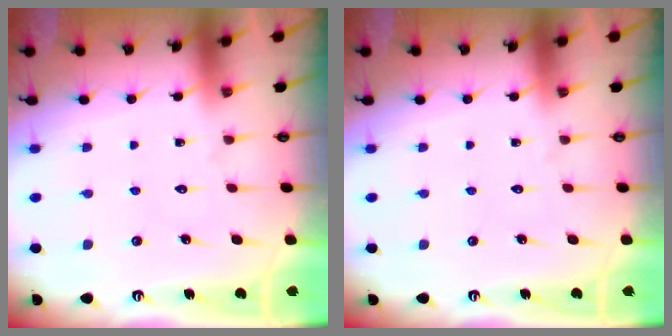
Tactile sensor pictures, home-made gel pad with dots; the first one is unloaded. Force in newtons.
{"total": 0.0}